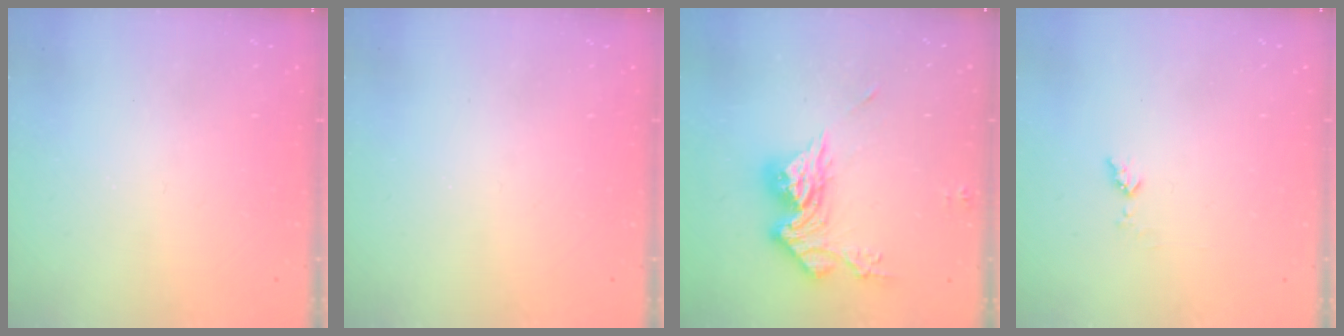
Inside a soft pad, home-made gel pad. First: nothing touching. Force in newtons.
{"total": 0.0}
{"total": 14.3, "press": 14.3, "slide": 1.1}
{"total": 4.4, "press": 4.4, "slide": 0.5}